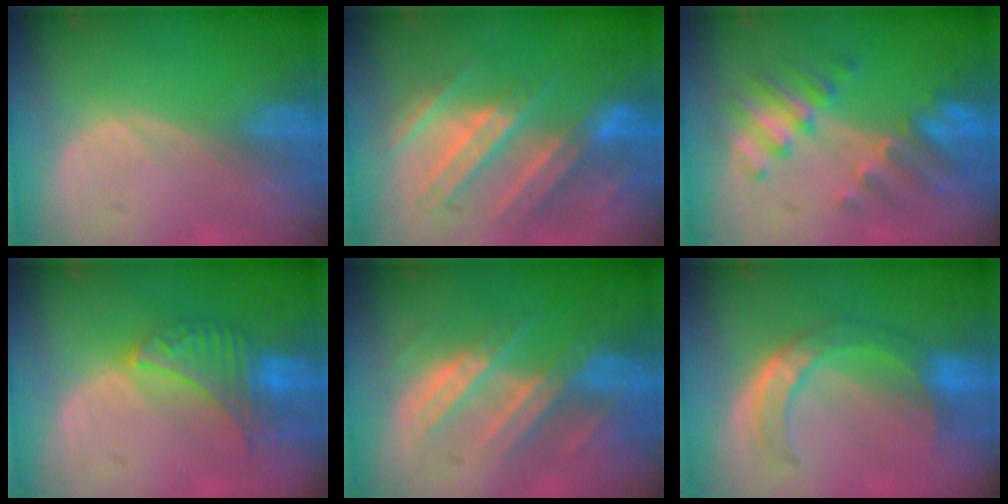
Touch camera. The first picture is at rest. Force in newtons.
{"total": 9.9, "press": 9.5, "slide": 2.8}
{"total": 7.4, "press": 7.2, "slide": 1.9}
{"total": 6.5, "press": 6.5, "slide": 0.5}
{"total": 8.6, "press": 7.8, "slide": 3.7}
{"total": 6.8, "press": 6.6, "slide": 1.5}